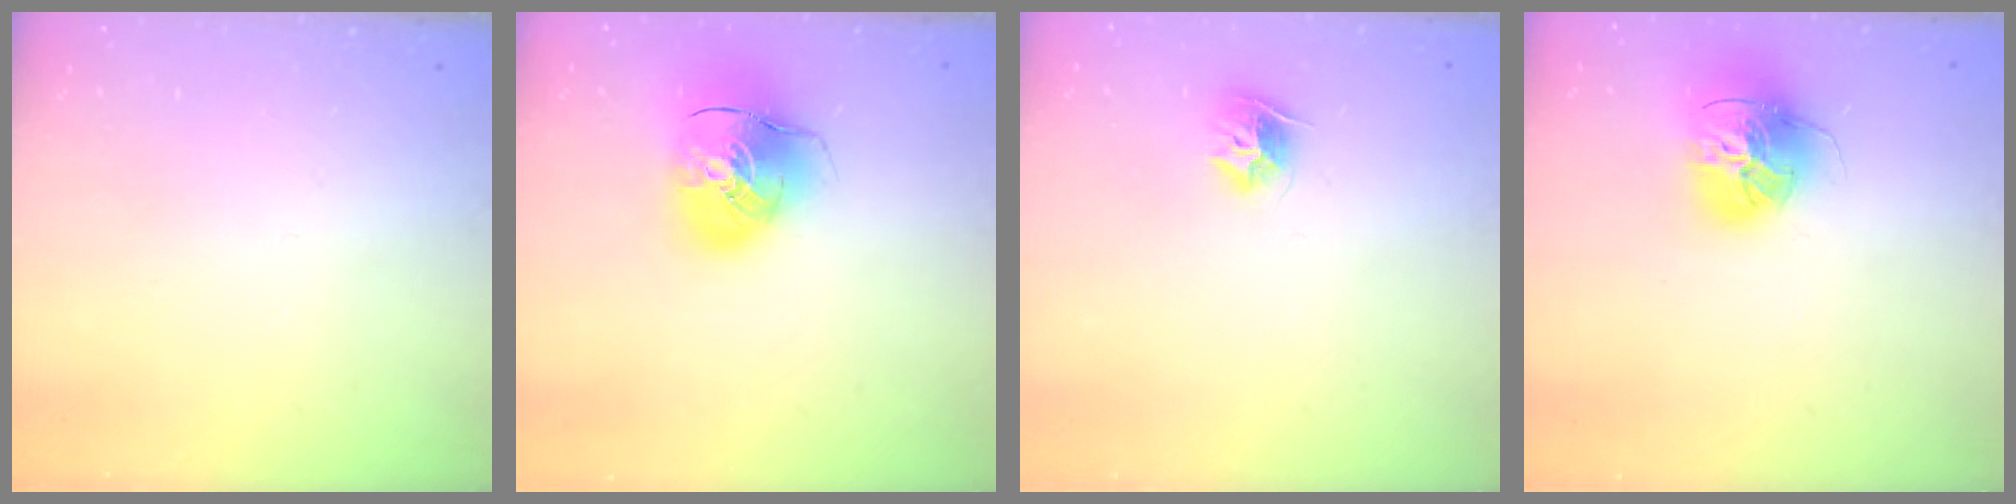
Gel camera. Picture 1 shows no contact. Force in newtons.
{"total": 14.3, "press": 14.1, "slide": 2.3}
{"total": 8.7, "press": 8.6, "slide": 0.4}
{"total": 17.1, "press": 17.0, "slide": 1.9}